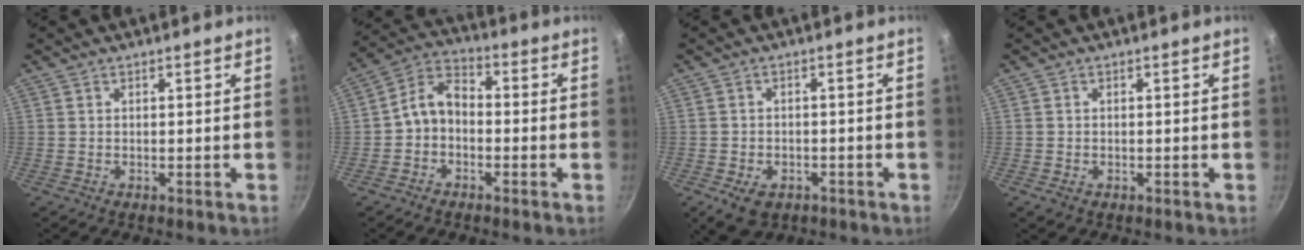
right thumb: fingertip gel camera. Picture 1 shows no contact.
{"total": 7.1, "force": [-1.6, 5.2, 4.6], "torque": [-0.071, 0.040, -0.045]}
{"total": 6.3, "force": [-2.9, 4.3, 3.6], "torque": [-0.051, 0.012, -0.037]}
{"total": 1.3, "force": [-0.5, 0.9, 0.7], "torque": [-0.011, -0.002, -0.009]}